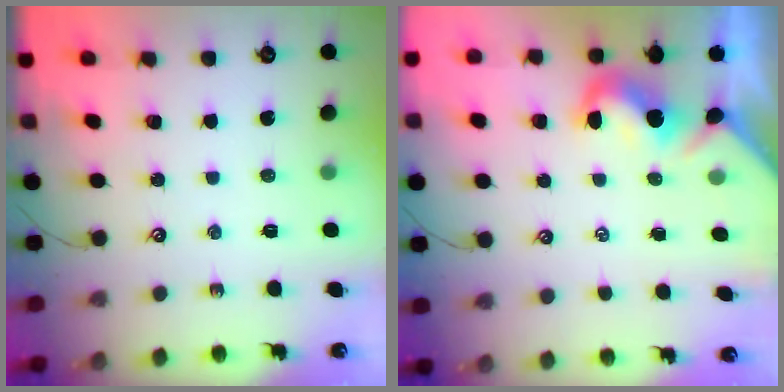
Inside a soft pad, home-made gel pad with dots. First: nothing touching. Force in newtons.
{"total": 1.9, "press": 1.8, "slide": 0.6}